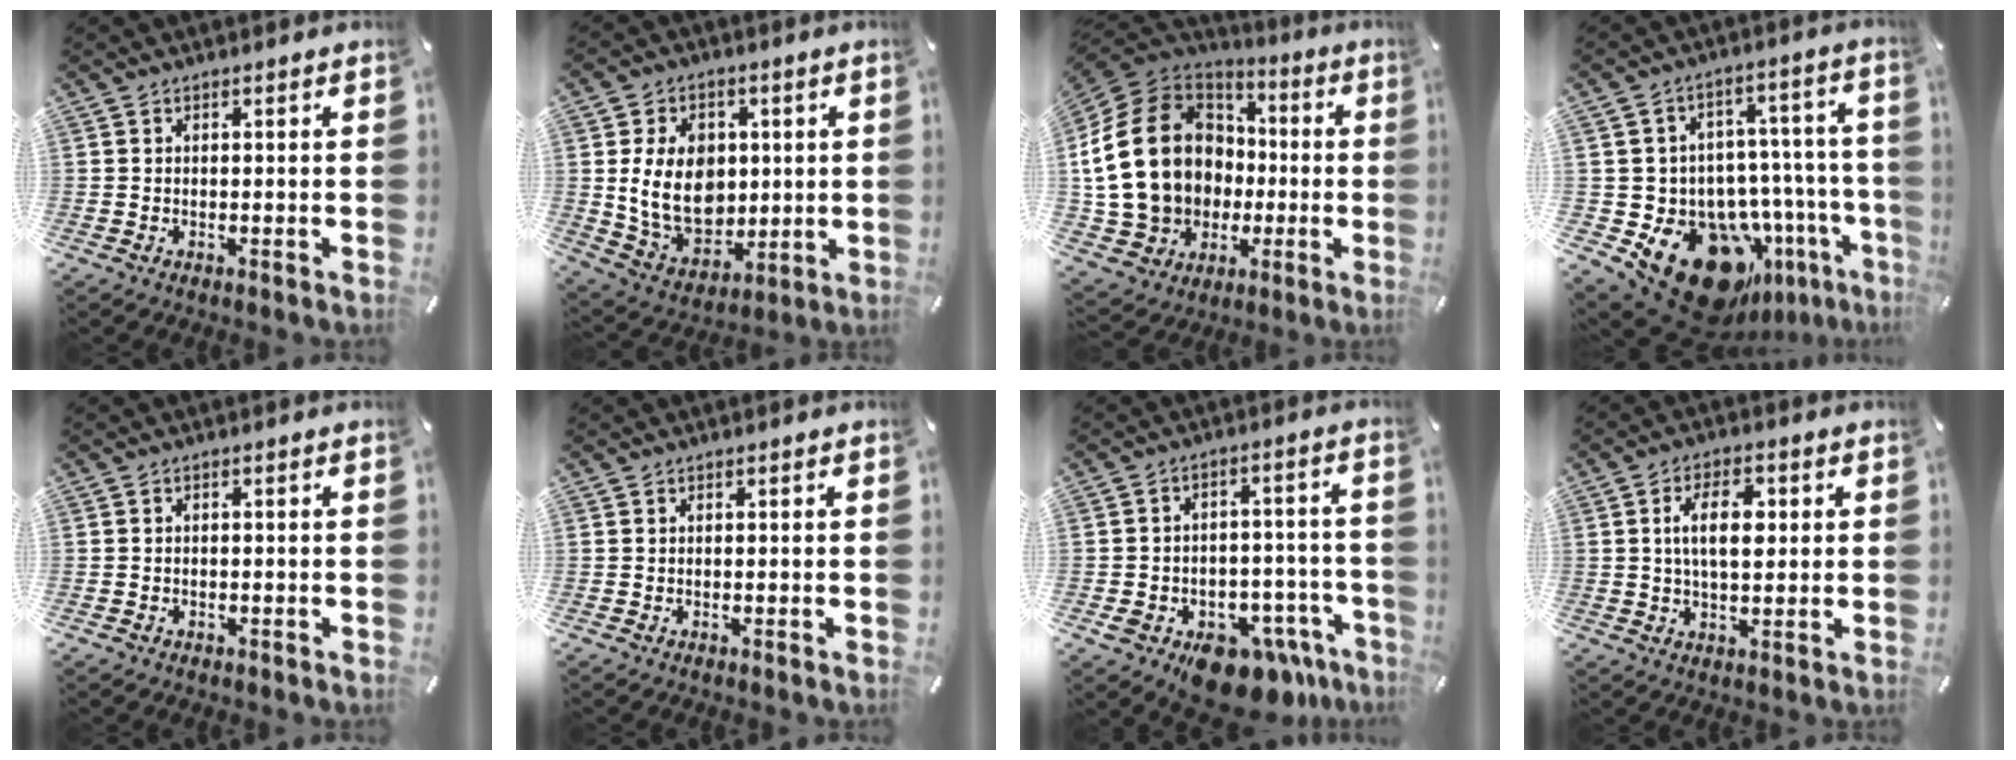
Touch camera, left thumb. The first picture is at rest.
{"total": 14.8, "force": [1.3, 11.8, 8.9], "torque": [-0.193, 0.000, 0.026]}
{"total": 24.1, "force": [0.8, 19.7, 13.8], "torque": [-0.316, 0.005, 0.040]}
{"total": 23.1, "force": [-12.5, 14.3, 13.2], "torque": [-0.176, 0.060, -0.171]}
{"total": 0.9, "force": [-0.5, 0.7, 0.3], "torque": [-0.006, 0.003, -0.012]}
{"total": 0.0}
{"total": 11.9, "force": [-6.9, 7.8, 5.8], "torque": [-0.048, 0.047, -0.103]}
{"total": 8.8, "force": [1.7, 4.9, 7.2], "torque": [-0.127, 0.005, 0.022]}